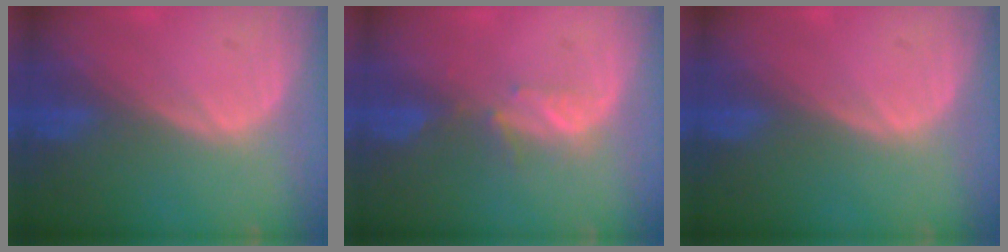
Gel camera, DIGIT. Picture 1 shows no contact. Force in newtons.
{"total": 2.3, "press": 2.1, "slide": 0.8}
{"total": 0.0}